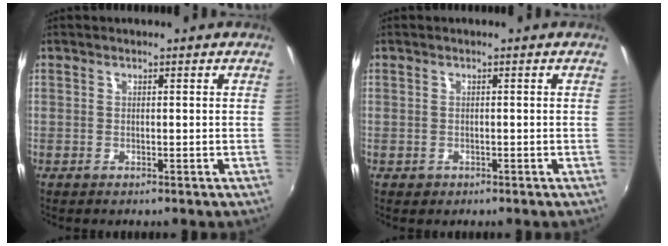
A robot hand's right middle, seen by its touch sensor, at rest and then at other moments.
{"total": 1.1, "force": [-0.5, 0.9, 0.3], "torque": [-0.006, -0.004, -0.005]}